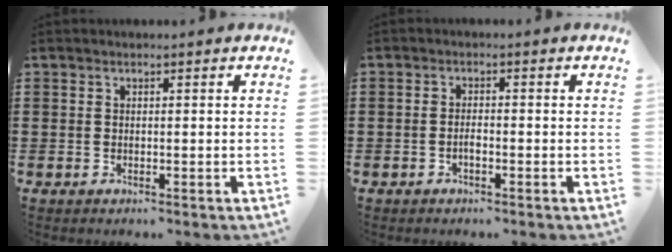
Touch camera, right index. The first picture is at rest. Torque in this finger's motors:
{"motor_torque": [0.04, 1.04, 0.00, 0.00]}